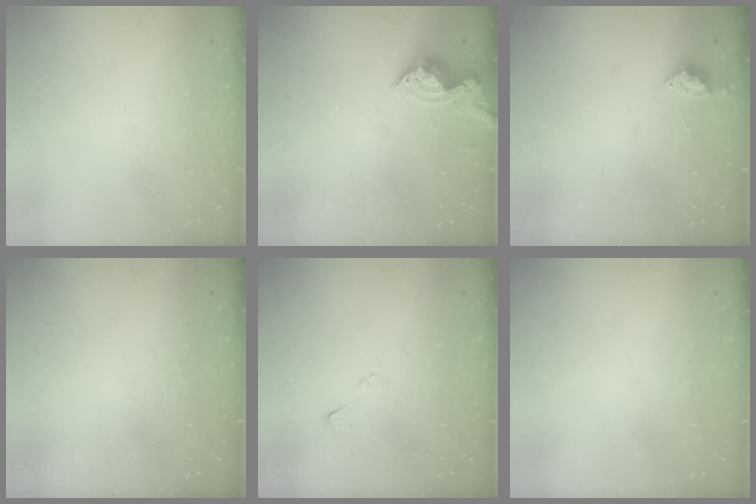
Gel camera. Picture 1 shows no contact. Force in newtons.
{"total": 8.2, "press": 8.2, "slide": 0.2}
{"total": 3.8, "press": 3.7, "slide": 0.6}
{"total": 2.2, "press": 2.2, "slide": 0.4}
{"total": 4.0, "press": 4.0, "slide": 0.4}
{"total": 0.9, "press": 0.9, "slide": 0.4}